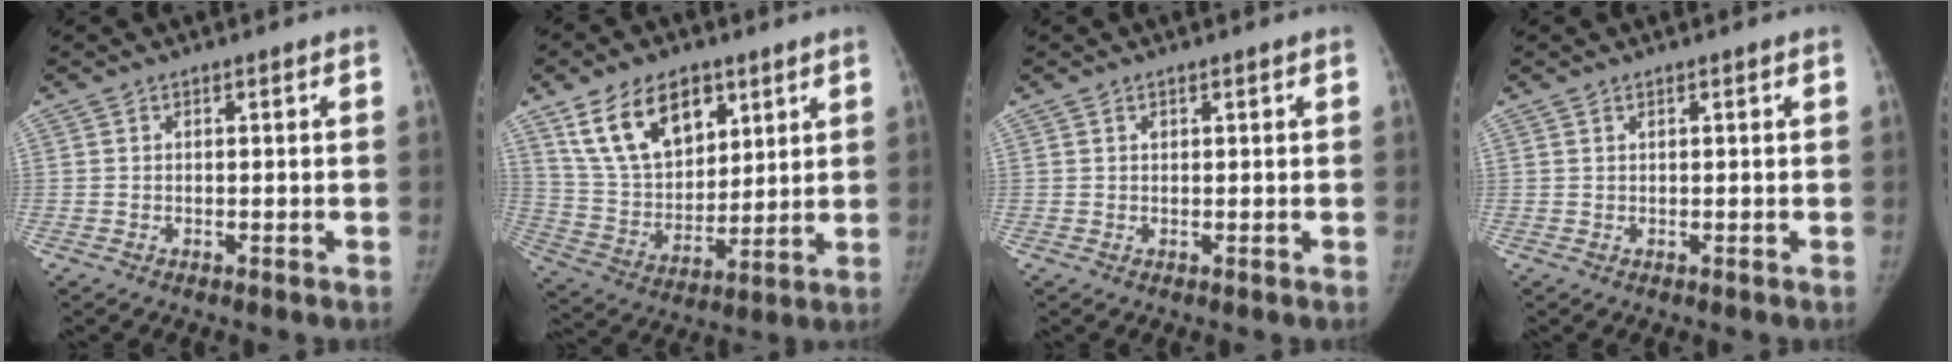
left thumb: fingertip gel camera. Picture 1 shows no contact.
{"total": 16.5, "force": [9.0, 9.9, 9.8], "torque": [-0.134, -0.037, 0.178]}
{"total": 0.6, "force": [0.4, 0.3, 0.3], "torque": [-0.003, -0.002, 0.007]}
{"total": 0.0}